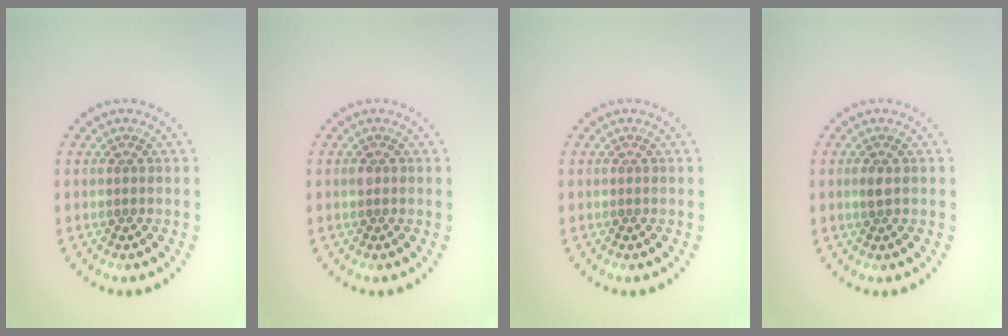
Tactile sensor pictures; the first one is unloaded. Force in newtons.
{"total": 0.7, "press": 0.7, "slide": 0.1}
{"total": 0.0}
{"total": 0.8, "press": 0.8, "slide": 0.1}